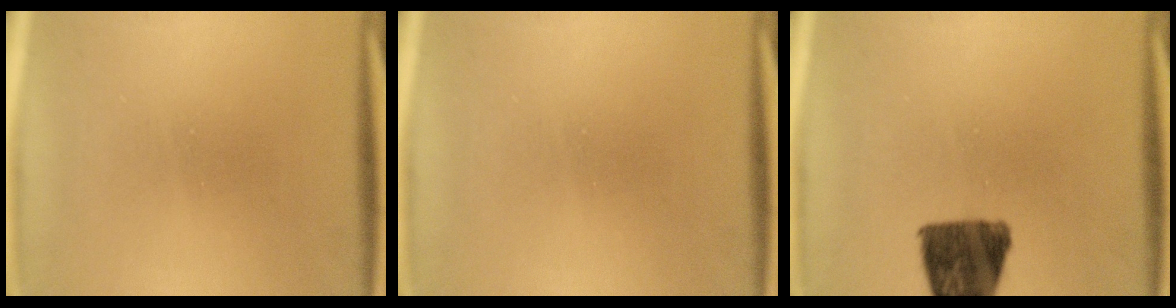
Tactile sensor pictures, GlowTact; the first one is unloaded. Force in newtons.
{"total": 0.0}
{"total": 11.2}